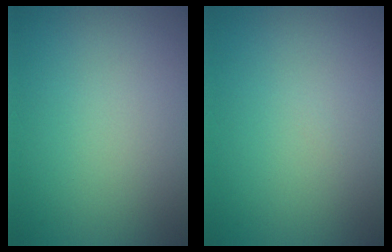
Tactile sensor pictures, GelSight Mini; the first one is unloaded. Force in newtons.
{"total": 0.0}